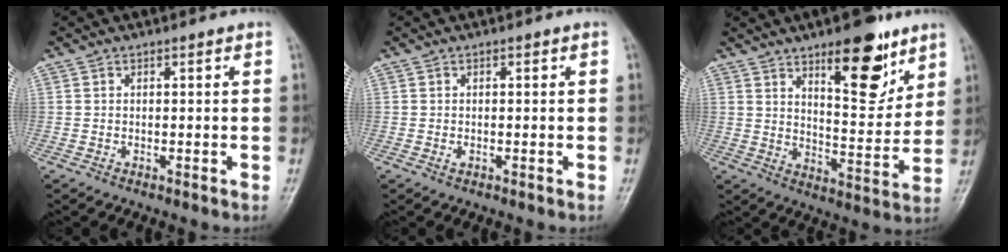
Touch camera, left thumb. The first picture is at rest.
{"total": 0.6, "force": [-0.2, 0.4, 0.3], "torque": [-0.006, 0.000, -0.004]}
{"total": 14.4, "force": [8.6, 5.4, 10.2], "torque": [-0.110, -0.058, 0.131]}